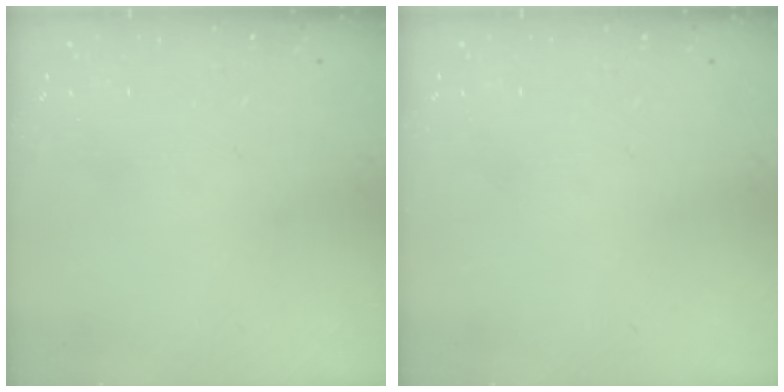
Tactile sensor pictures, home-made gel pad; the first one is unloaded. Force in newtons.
{"total": 0.0}